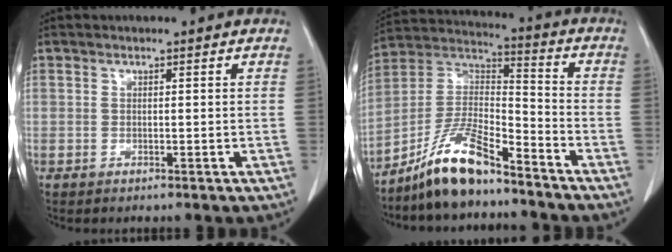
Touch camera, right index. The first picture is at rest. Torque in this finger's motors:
{"motor_torque": [0.99, -0.98, 0.39, 0.14]}